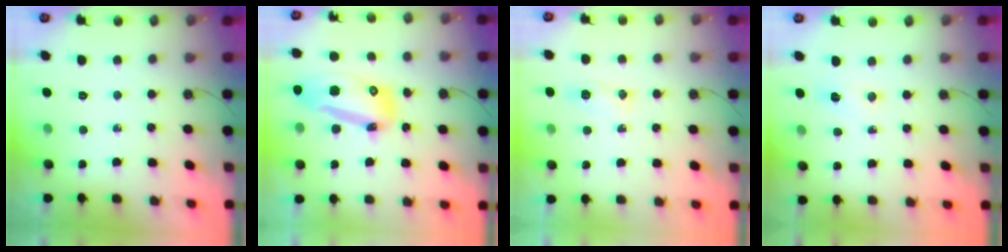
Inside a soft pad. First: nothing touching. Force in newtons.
{"total": 13.9, "press": 13.8, "slide": 1.5}
{"total": 6.4, "press": 5.1, "slide": 3.9}
{"total": 2.5, "press": 2.4, "slide": 0.5}